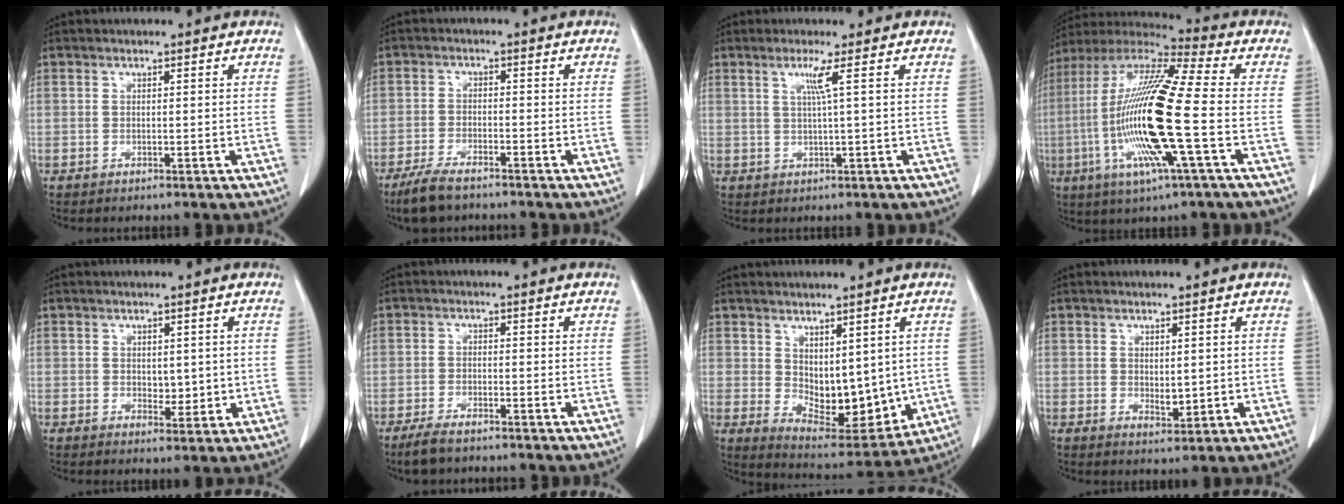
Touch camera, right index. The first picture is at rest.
{"total": 5.7, "force": [-4.5, 1.5, 3.1], "torque": [-0.065, -0.010, -0.081]}
{"total": 3.0, "force": [1.2, -1.0, 2.5], "torque": [-0.051, -0.004, 0.026]}
{"total": 20.4, "force": [-3.6, 1.1, 20.0], "torque": [-0.420, -0.012, -0.076]}
{"total": 2.5, "force": [0.4, 1.5, 1.9], "torque": [-0.023, -0.007, 0.012]}
{"total": 3.7, "force": [-3.0, 1.0, 2.0], "torque": [-0.043, -0.007, -0.052]}
{"total": 10.7, "force": [0.8, 5.6, 9.1], "torque": [-0.121, -0.012, 0.040]}
{"total": 2.6, "force": [0.3, 1.2, 2.2], "torque": [-0.035, -0.008, 0.011]}